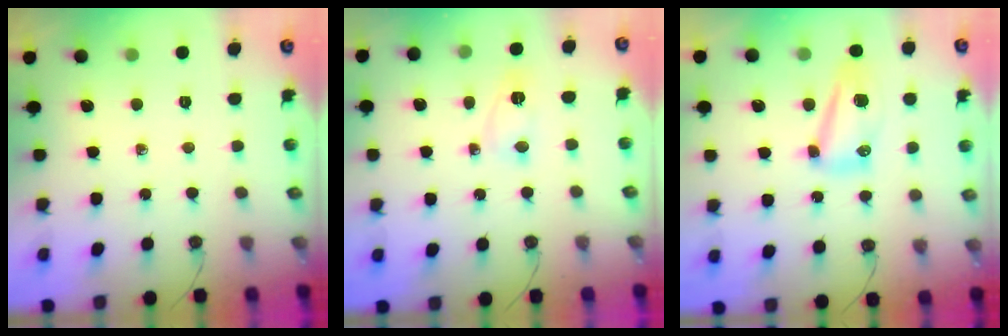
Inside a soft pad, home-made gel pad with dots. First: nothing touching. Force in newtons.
{"total": 3.6, "press": 3.6, "slide": 0.3}
{"total": 11.2, "press": 11.2, "slide": 1.0}